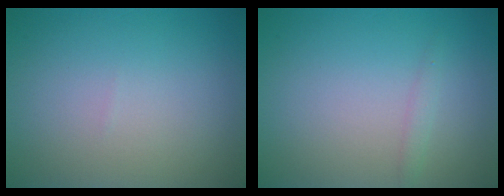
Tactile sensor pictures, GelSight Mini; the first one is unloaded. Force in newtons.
{"total": 0.8, "press": 0.8, "slide": 0.0}